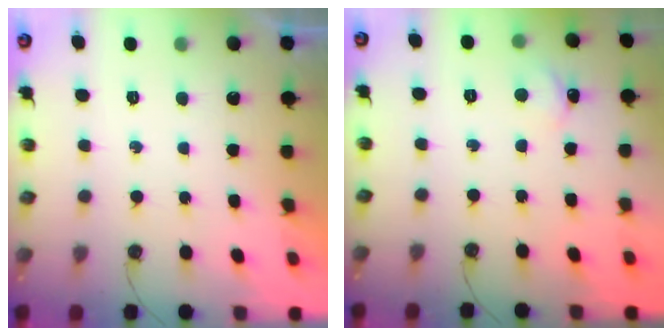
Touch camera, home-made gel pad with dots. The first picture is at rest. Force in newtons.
{"total": 2.4, "press": 2.4, "slide": 0.3}